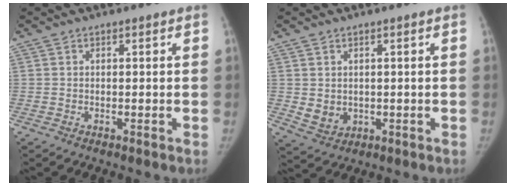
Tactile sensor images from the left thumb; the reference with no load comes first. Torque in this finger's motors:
{"motor_torque": [-0.01, 0.02, 0.18, -0.19, 0.03]}